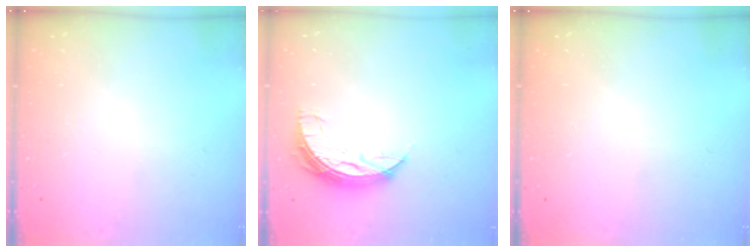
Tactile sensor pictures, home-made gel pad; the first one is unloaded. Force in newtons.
{"total": 7.7, "press": 7.6, "slide": 0.6}
{"total": 0.0}